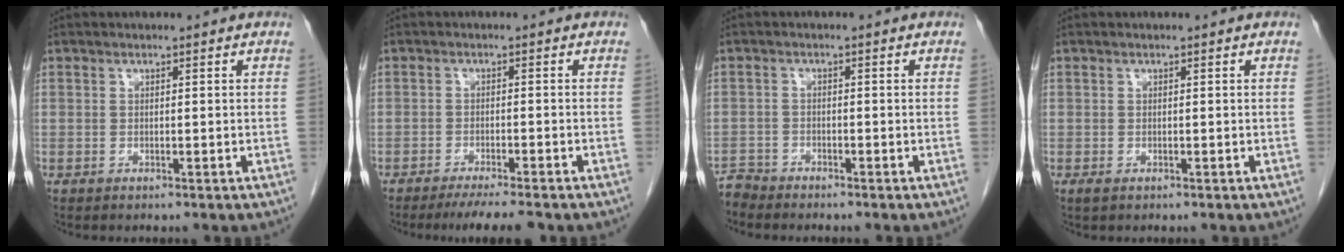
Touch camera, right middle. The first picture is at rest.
{"total": 6.2, "force": [-5.3, -0.1, 3.2], "torque": [-0.043, -0.016, -0.081]}
{"total": 2.3, "force": [-2.2, 0.0, -0.7], "torque": [0.018, -0.010, -0.043]}
{"total": 0.6, "force": [-0.3, 0.3, 0.4], "torque": [-0.009, -0.001, -0.002]}